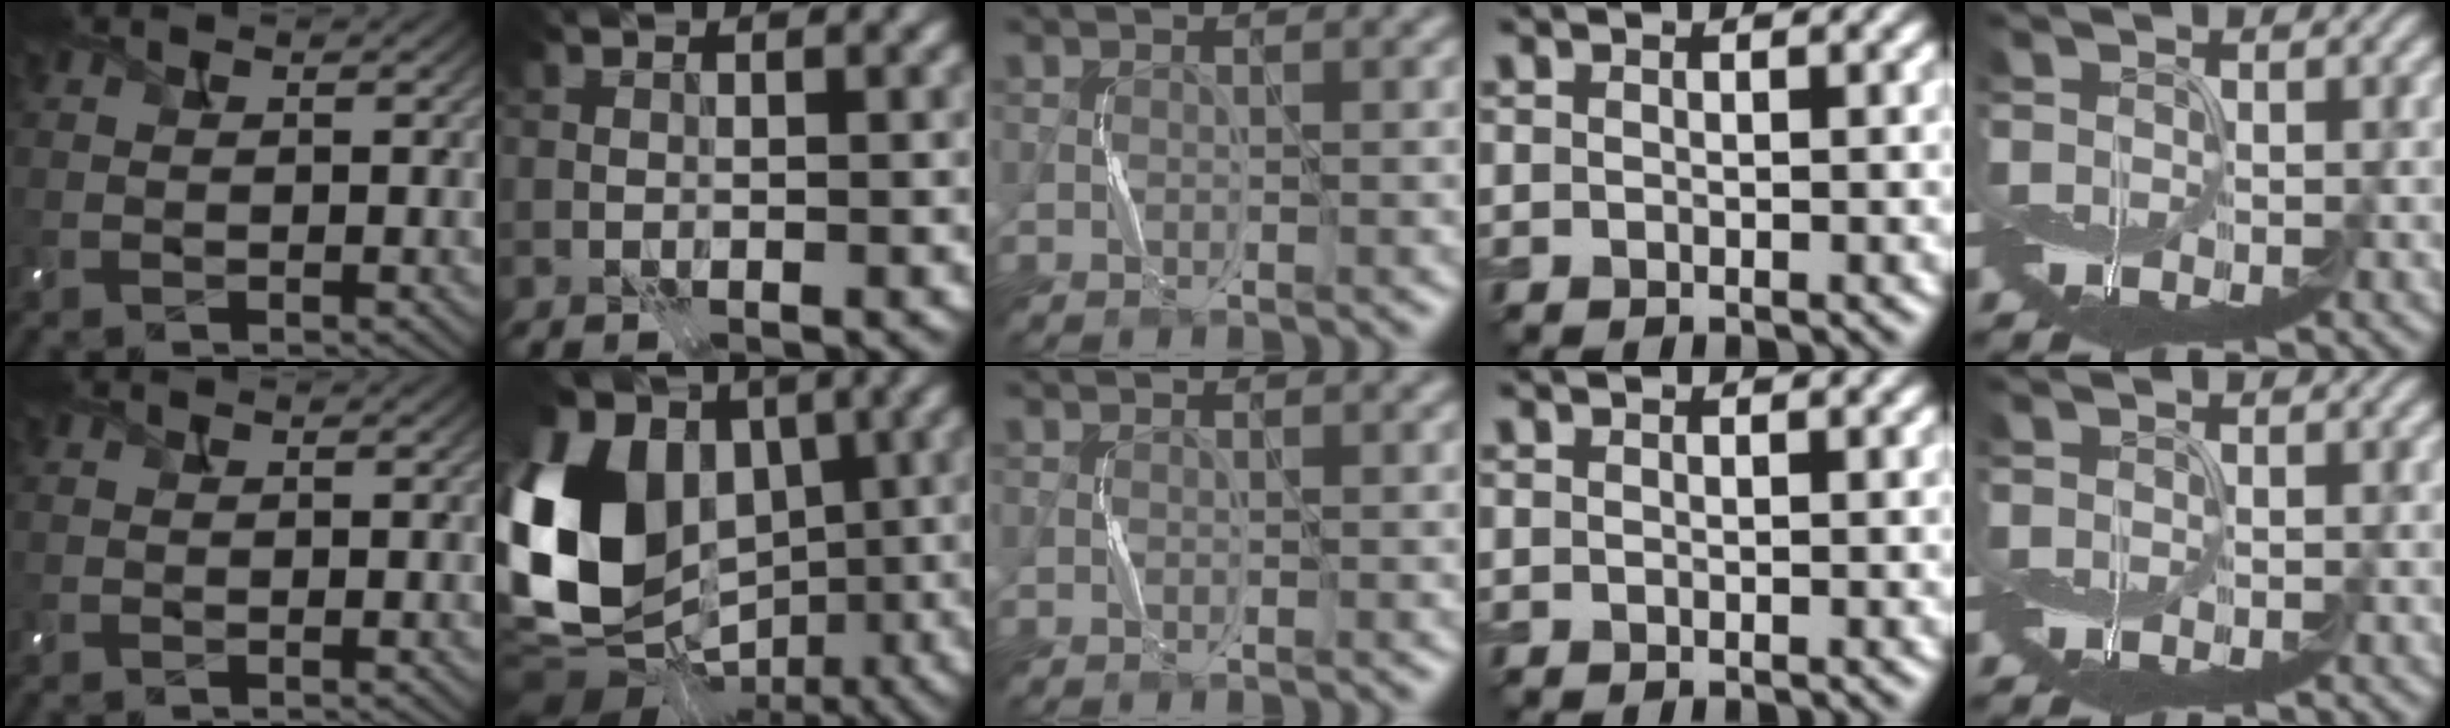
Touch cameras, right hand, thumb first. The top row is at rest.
{"index": {"total": 17.1, "force": [0.5, 13.1, 11.0], "torque": [-0.247, 0.015, -0.005]}}